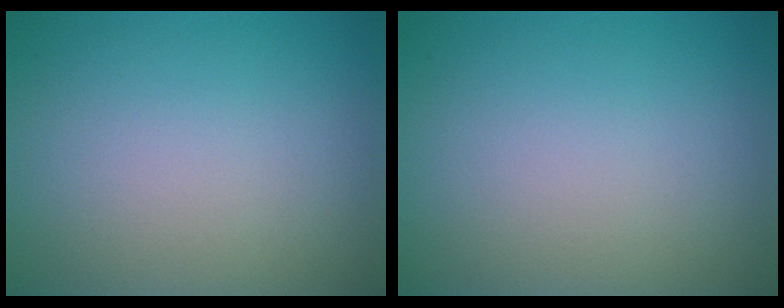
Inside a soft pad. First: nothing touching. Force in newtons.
{"total": 0.0}